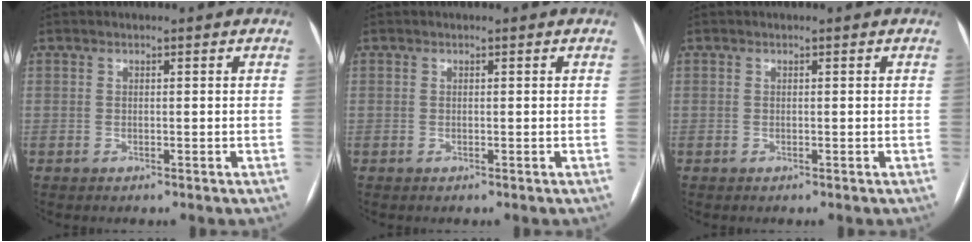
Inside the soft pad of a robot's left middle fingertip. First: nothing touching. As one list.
[{"total": 0.0}, {"total": 0.0}]